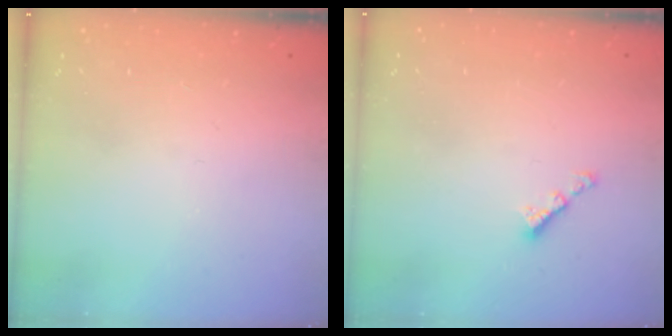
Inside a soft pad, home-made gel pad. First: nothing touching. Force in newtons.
{"total": 2.3, "press": 2.3, "slide": 0.4}